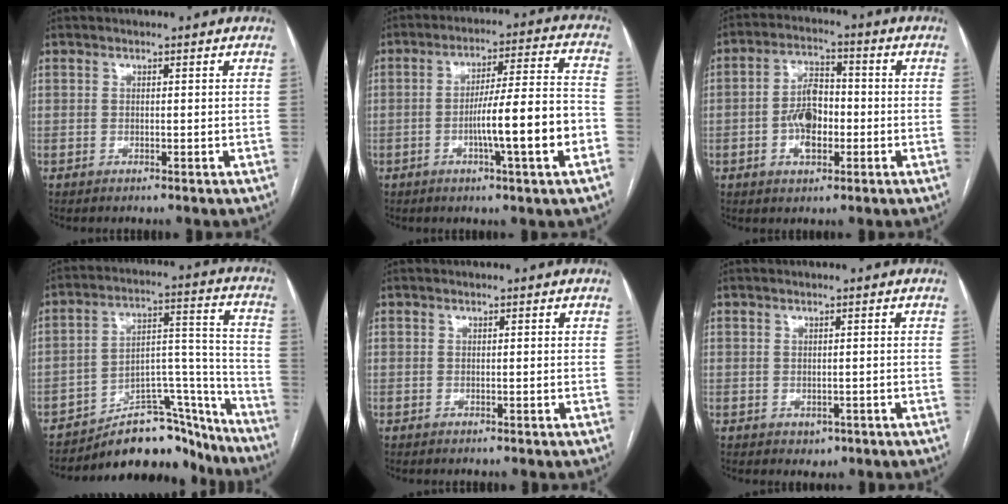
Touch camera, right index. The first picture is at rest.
{"total": 13.1, "force": [-3.9, 0.2, 12.5], "torque": [-0.196, 0.011, -0.060]}
{"total": 7.4, "force": [-1.6, 3.9, 6.1], "torque": [-0.120, 0.015, -0.028]}
{"total": 16.8, "force": [-15.6, 5.0, 3.9], "torque": [-0.030, 0.069, -0.231]}
{"total": 0.0}
{"total": 1.5, "force": [-0.5, 1.2, 0.7], "torque": [-0.008, 0.001, 0.001]}